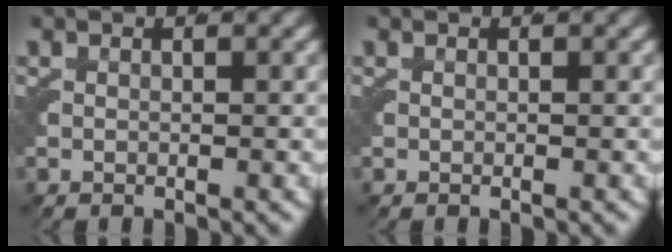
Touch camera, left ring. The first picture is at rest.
{"total": 0.0}